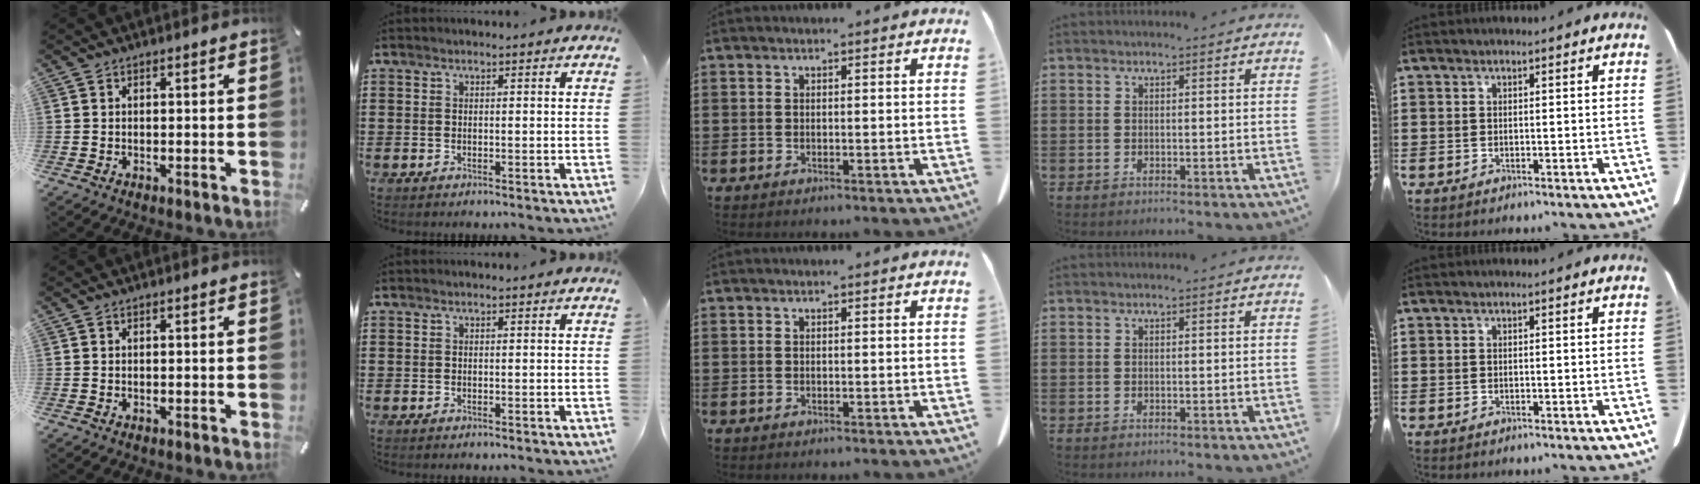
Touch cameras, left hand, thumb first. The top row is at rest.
{}